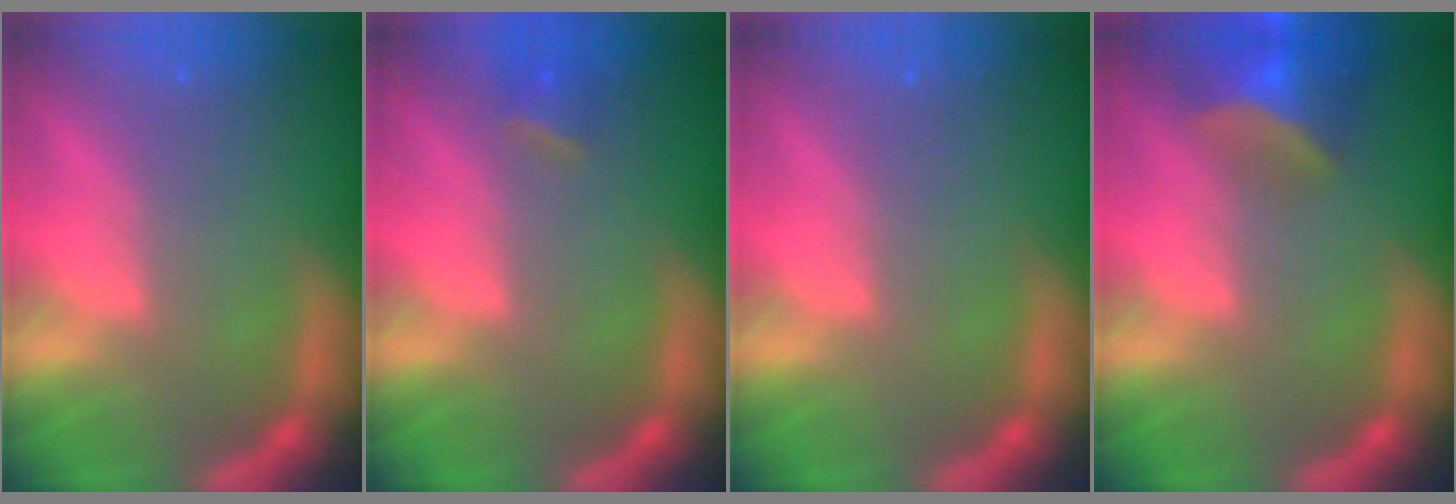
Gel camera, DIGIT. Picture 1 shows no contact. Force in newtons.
{"total": 1.9}
{"total": 0.0}
{"total": 7.0}